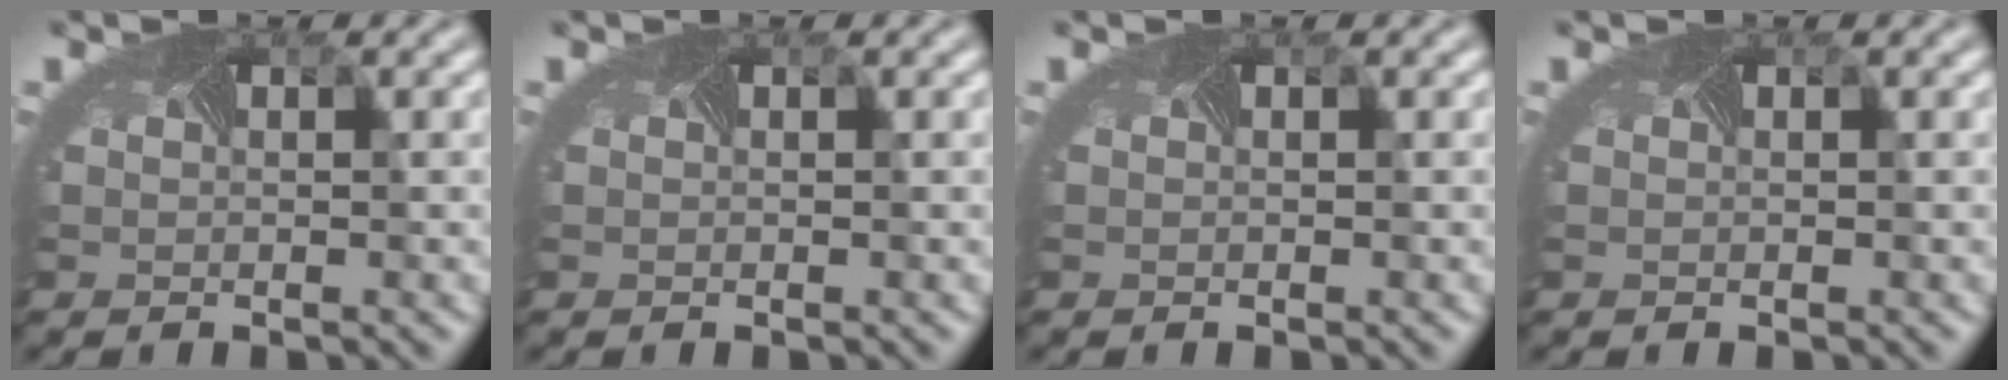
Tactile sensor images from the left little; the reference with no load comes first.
{"total": 0.0}
{"total": 0.0}
{"total": 0.0}